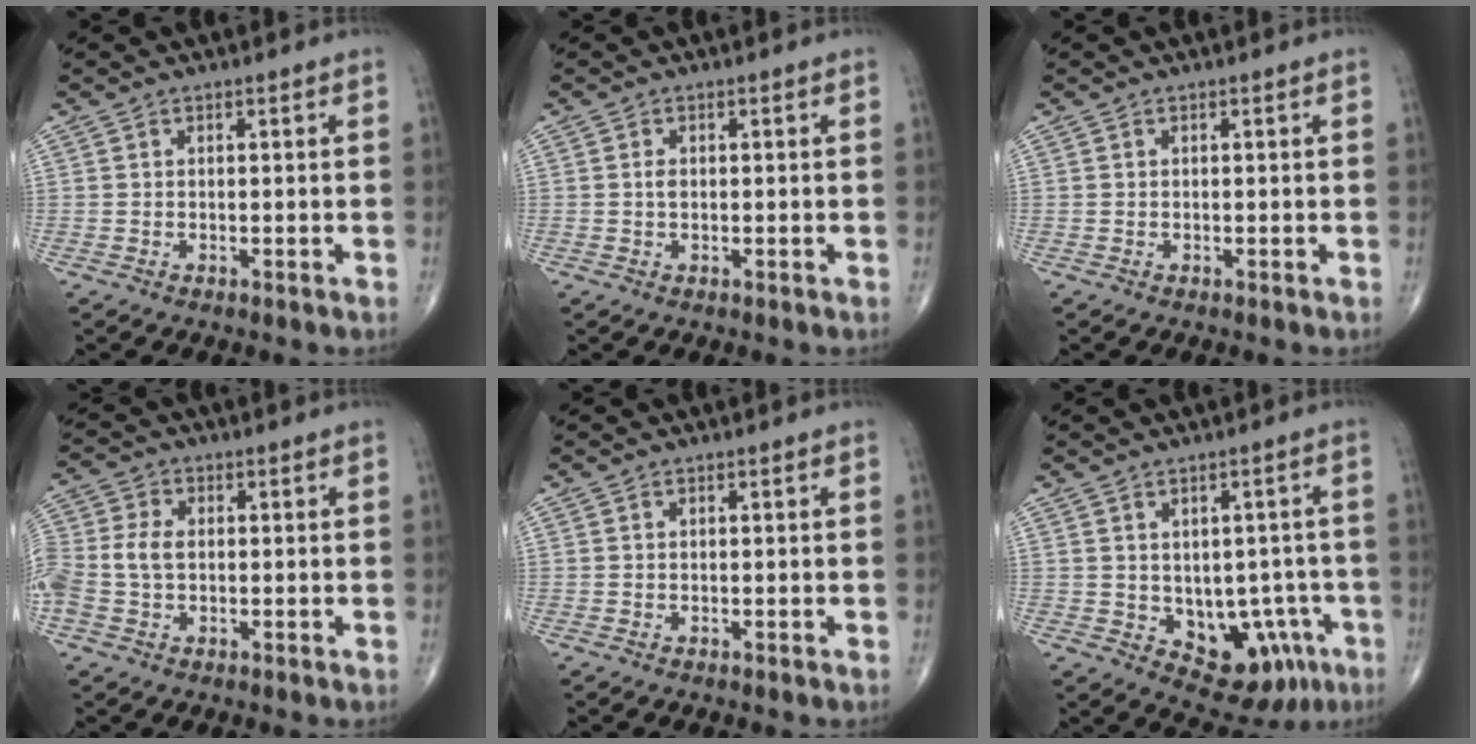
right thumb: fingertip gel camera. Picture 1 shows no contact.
{"total": 1.1, "force": [0.0, 0.7, 0.8], "torque": [-0.014, 0.000, 0.000]}
{"total": 0.0}
{"total": 8.2, "force": [-0.3, 5.7, 5.9], "torque": [-0.150, 0.016, -0.008]}
{"total": 0.0}
{"total": 11.9, "force": [-3.4, 8.3, 7.9], "torque": [-0.056, 0.020, -0.025]}